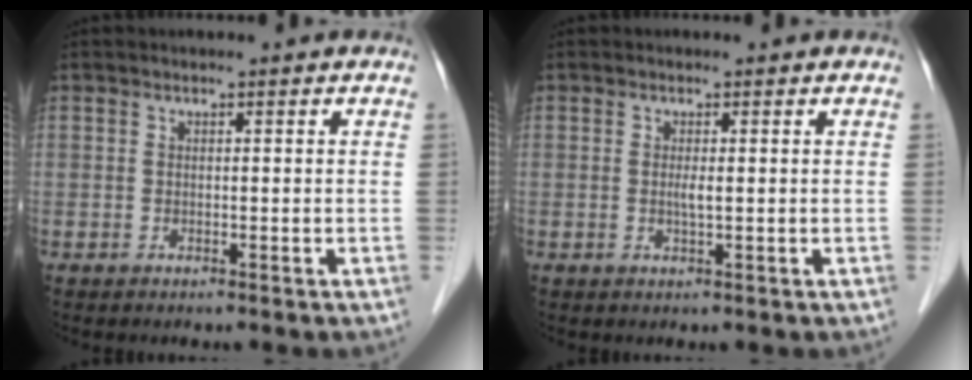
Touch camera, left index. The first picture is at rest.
{"total": 1.1, "force": [0.1, 0.0, 1.1], "torque": [-0.027, -0.002, 0.002]}